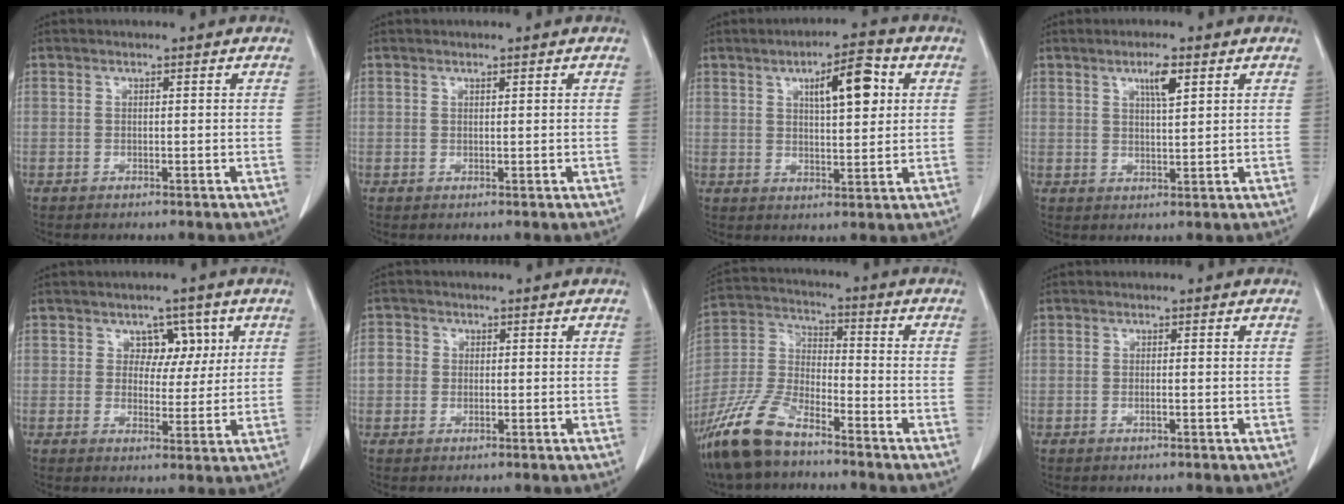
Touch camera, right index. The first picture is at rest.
{"total": 0.0}
{"total": 8.5, "force": [2.9, 2.4, 7.6], "torque": [-0.118, 0.012, 0.046]}
{"total": 3.9, "force": [2.0, 0.7, 3.3], "torque": [-0.058, -0.001, 0.034]}
{"total": 4.8, "force": [1.9, 3.7, 2.3], "torque": [-0.017, 0.007, 0.026]}
{"total": 3.2, "force": [0.0, 3.0, 1.2], "torque": [-0.019, 0.012, -0.003]}
{"total": 12.9, "force": [-9.7, 4.0, 7.5], "torque": [-0.167, -0.007, -0.190]}
{"total": 0.7, "force": [-0.3, 0.0, 0.7], "torque": [-0.015, -0.001, -0.004]}